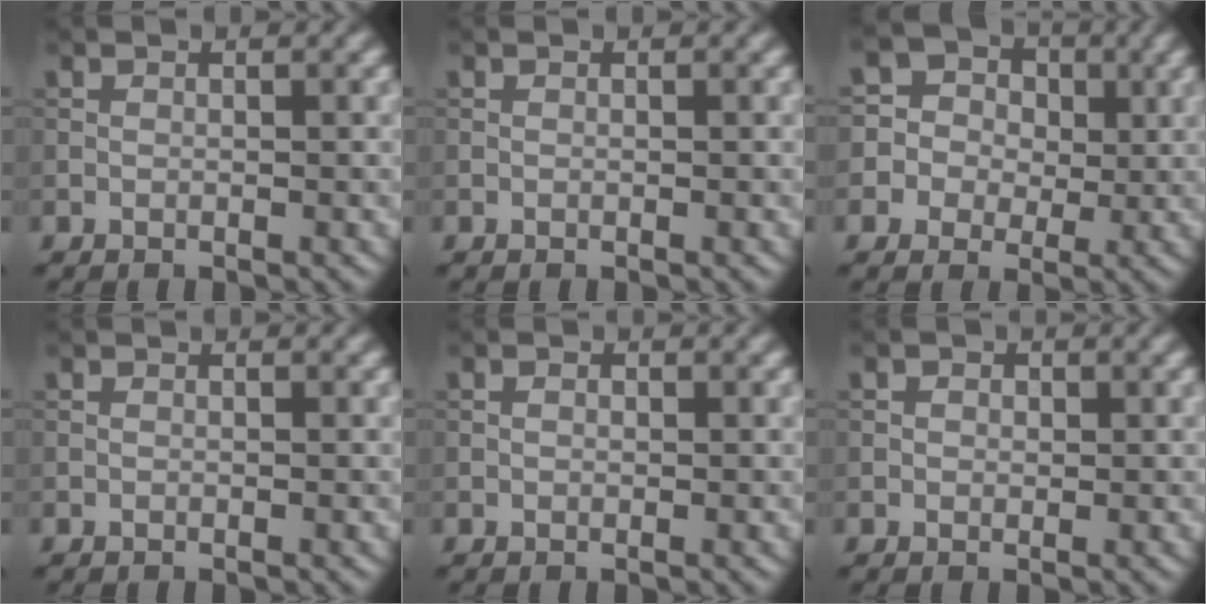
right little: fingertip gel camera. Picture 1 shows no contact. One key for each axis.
{"total": 0.0}
{"total": 6.2, "fx": 0.7, "fy": 6.0, "fz": 1.6, "tx": -0.025, "ty": 0.030, "tz": -0.009}
{"total": 0.0}
{"total": 0.6, "fx": 0.1, "fy": 0.4, "fz": 0.3, "tx": -0.006, "ty": -0.001, "tz": -0.001}
{"total": 0.8, "fx": 0.2, "fy": 0.7, "fz": 0.3, "tx": -0.005, "ty": -0.002, "tz": 0.000}